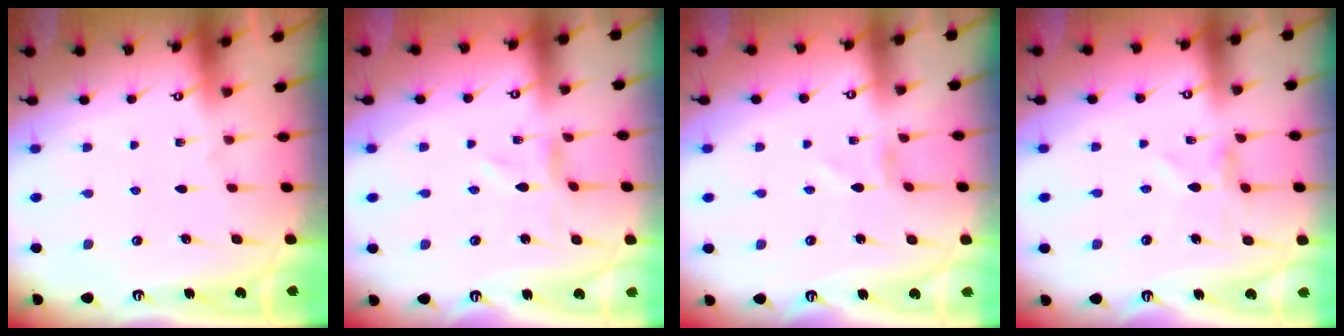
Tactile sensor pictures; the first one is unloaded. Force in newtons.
{"total": 1.2, "press": 1.2, "slide": 0.2}
{"total": 0.0}
{"total": 0.0}